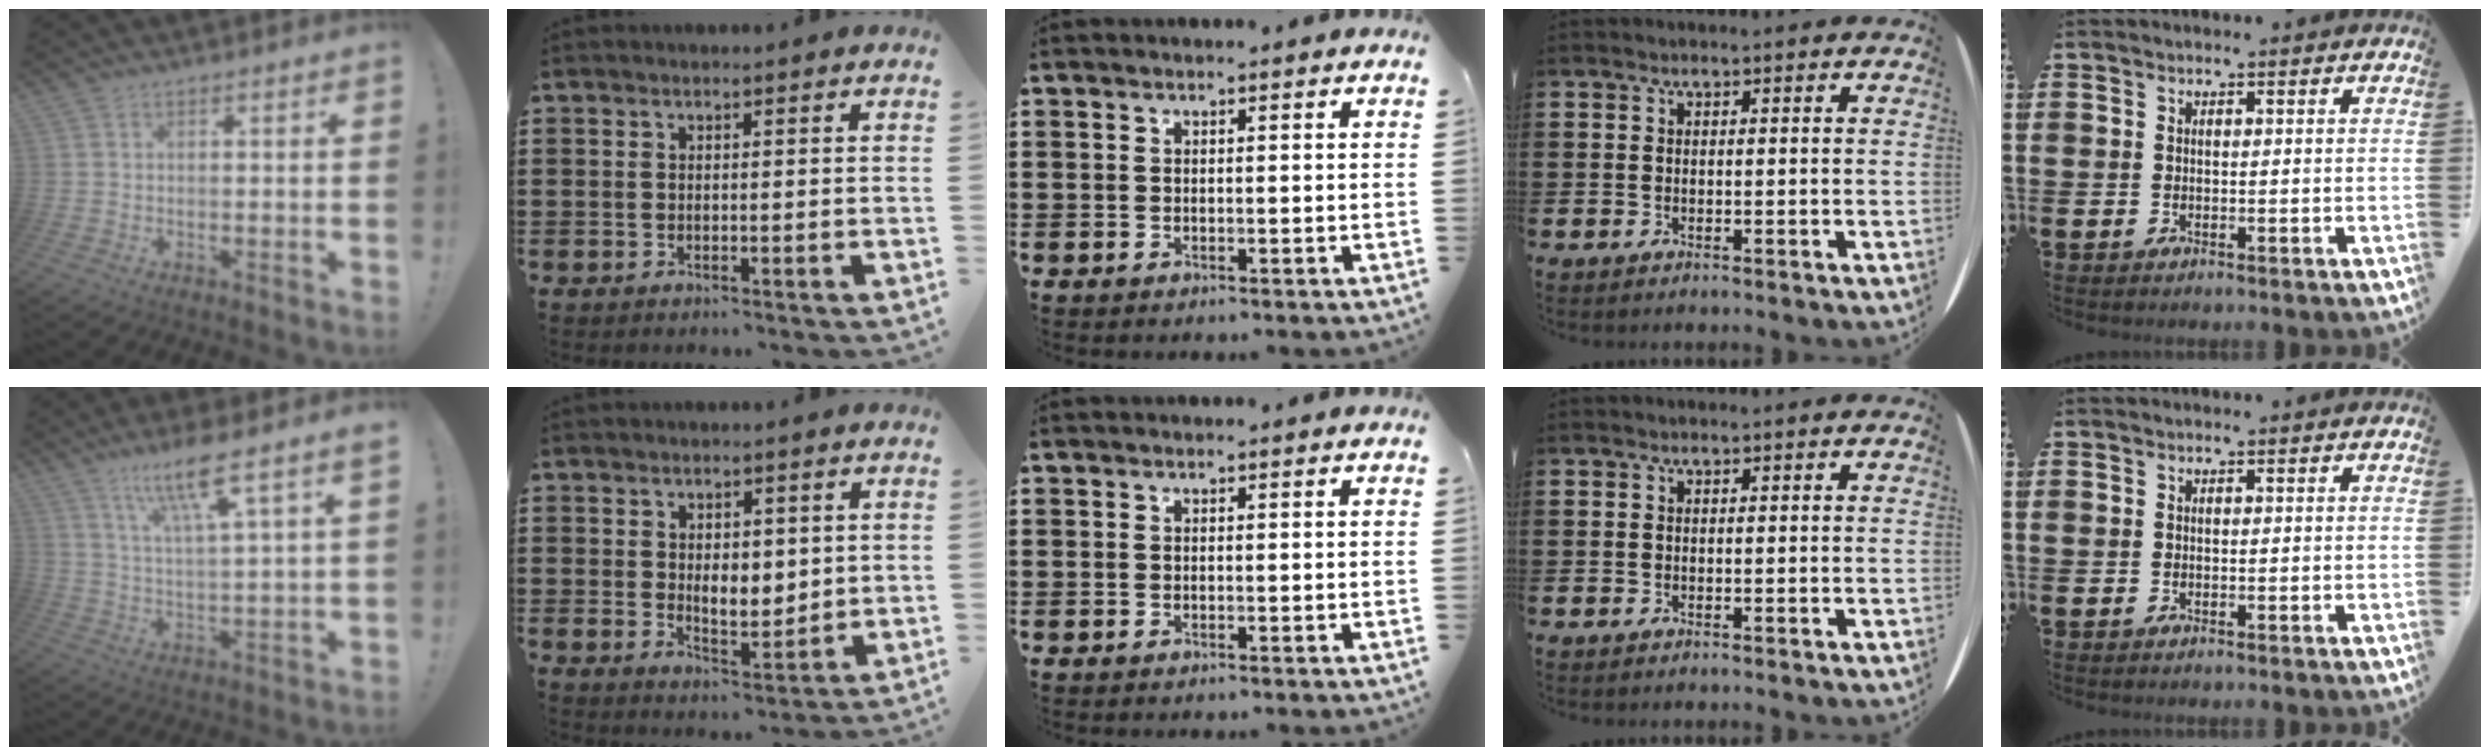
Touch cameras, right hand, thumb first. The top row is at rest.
{"thumb": {"total": 11.5, "force": [7.8, 0.4, 8.4], "torque": [-0.144, -0.039, 0.120]}, "index": {"total": 4.2, "force": [1.5, 2.8, 2.6], "torque": [-0.045, 0.003, 0.023]}}